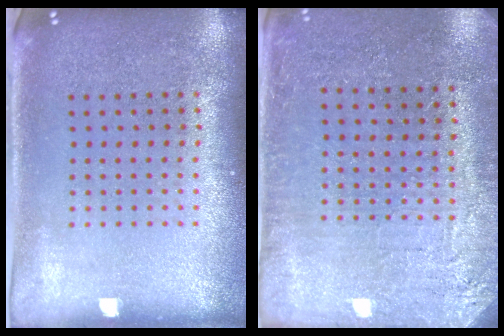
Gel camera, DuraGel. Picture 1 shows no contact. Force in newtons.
{"total": 2.9, "press": 2.8, "slide": 0.5}